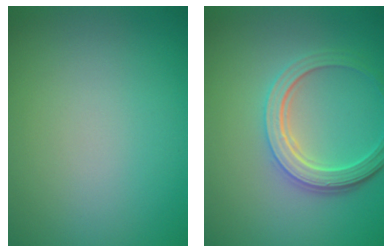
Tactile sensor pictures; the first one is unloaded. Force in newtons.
{"total": 4.7, "press": 3.5, "slide": 3.1}